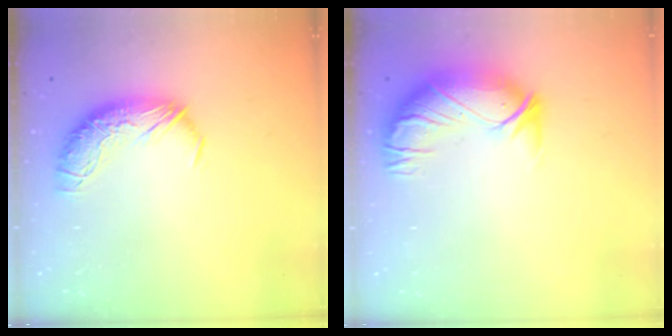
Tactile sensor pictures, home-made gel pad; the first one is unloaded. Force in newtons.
{"total": 3.0, "press": 0.2, "slide": 2.9}